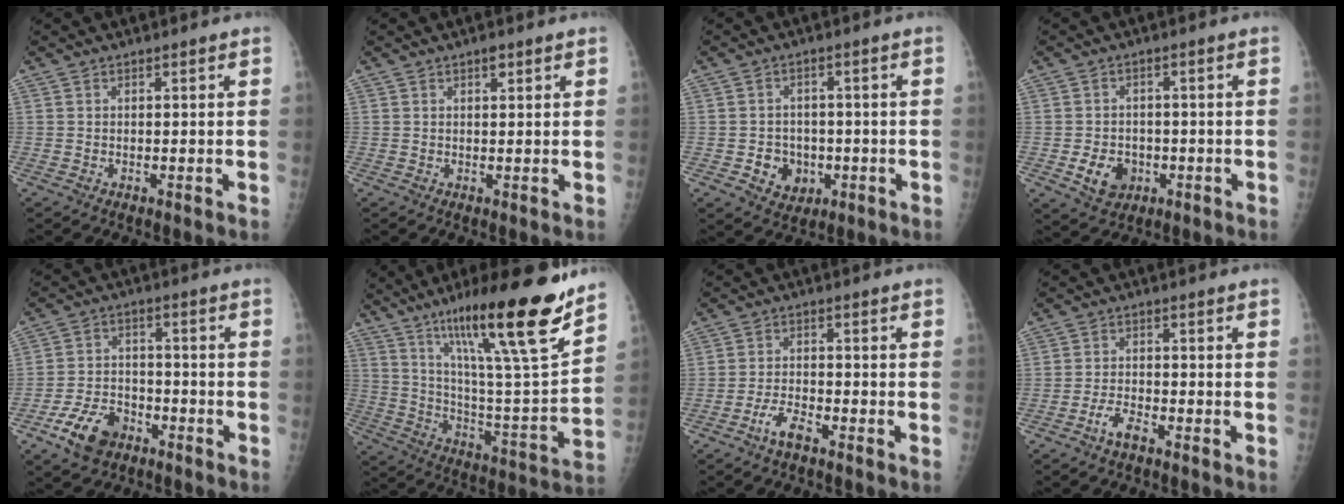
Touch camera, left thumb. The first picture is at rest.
{"total": 1.5, "force": [0.9, 0.5, 1.1], "torque": [-0.011, -0.001, 0.011]}
{"total": 6.2, "force": [-1.7, 5.3, 2.6], "torque": [-0.012, 0.010, -0.020]}
{"total": 6.1, "force": [-1.9, 4.9, 3.2], "torque": [-0.036, 0.009, -0.024]}
{"total": 9.2, "force": [-5.3, 5.9, 4.6], "torque": [-0.073, 0.027, -0.094]}
{"total": 24.7, "force": [16.3, 2.7, 18.4], "torque": [-0.273, -0.071, 0.272]}
{"total": 4.1, "force": [-2.9, 1.3, 2.6], "torque": [-0.055, 0.020, -0.054]}
{"total": 3.4, "force": [-2.4, 1.2, 2.2], "torque": [-0.046, 0.018, -0.045]}